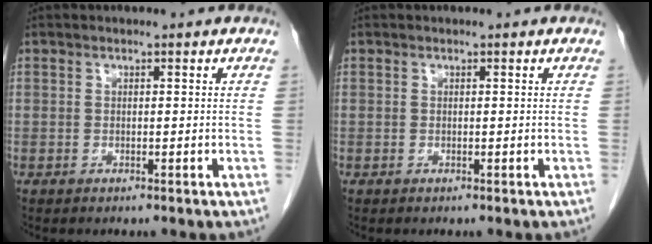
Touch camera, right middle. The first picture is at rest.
{"total": 0.0}